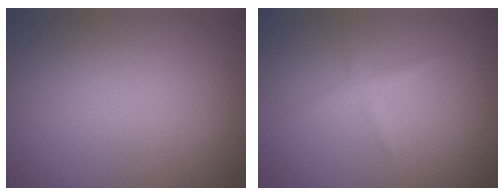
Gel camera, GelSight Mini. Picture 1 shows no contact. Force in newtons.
{"total": 1.0, "press": 1.0, "slide": 0.1}